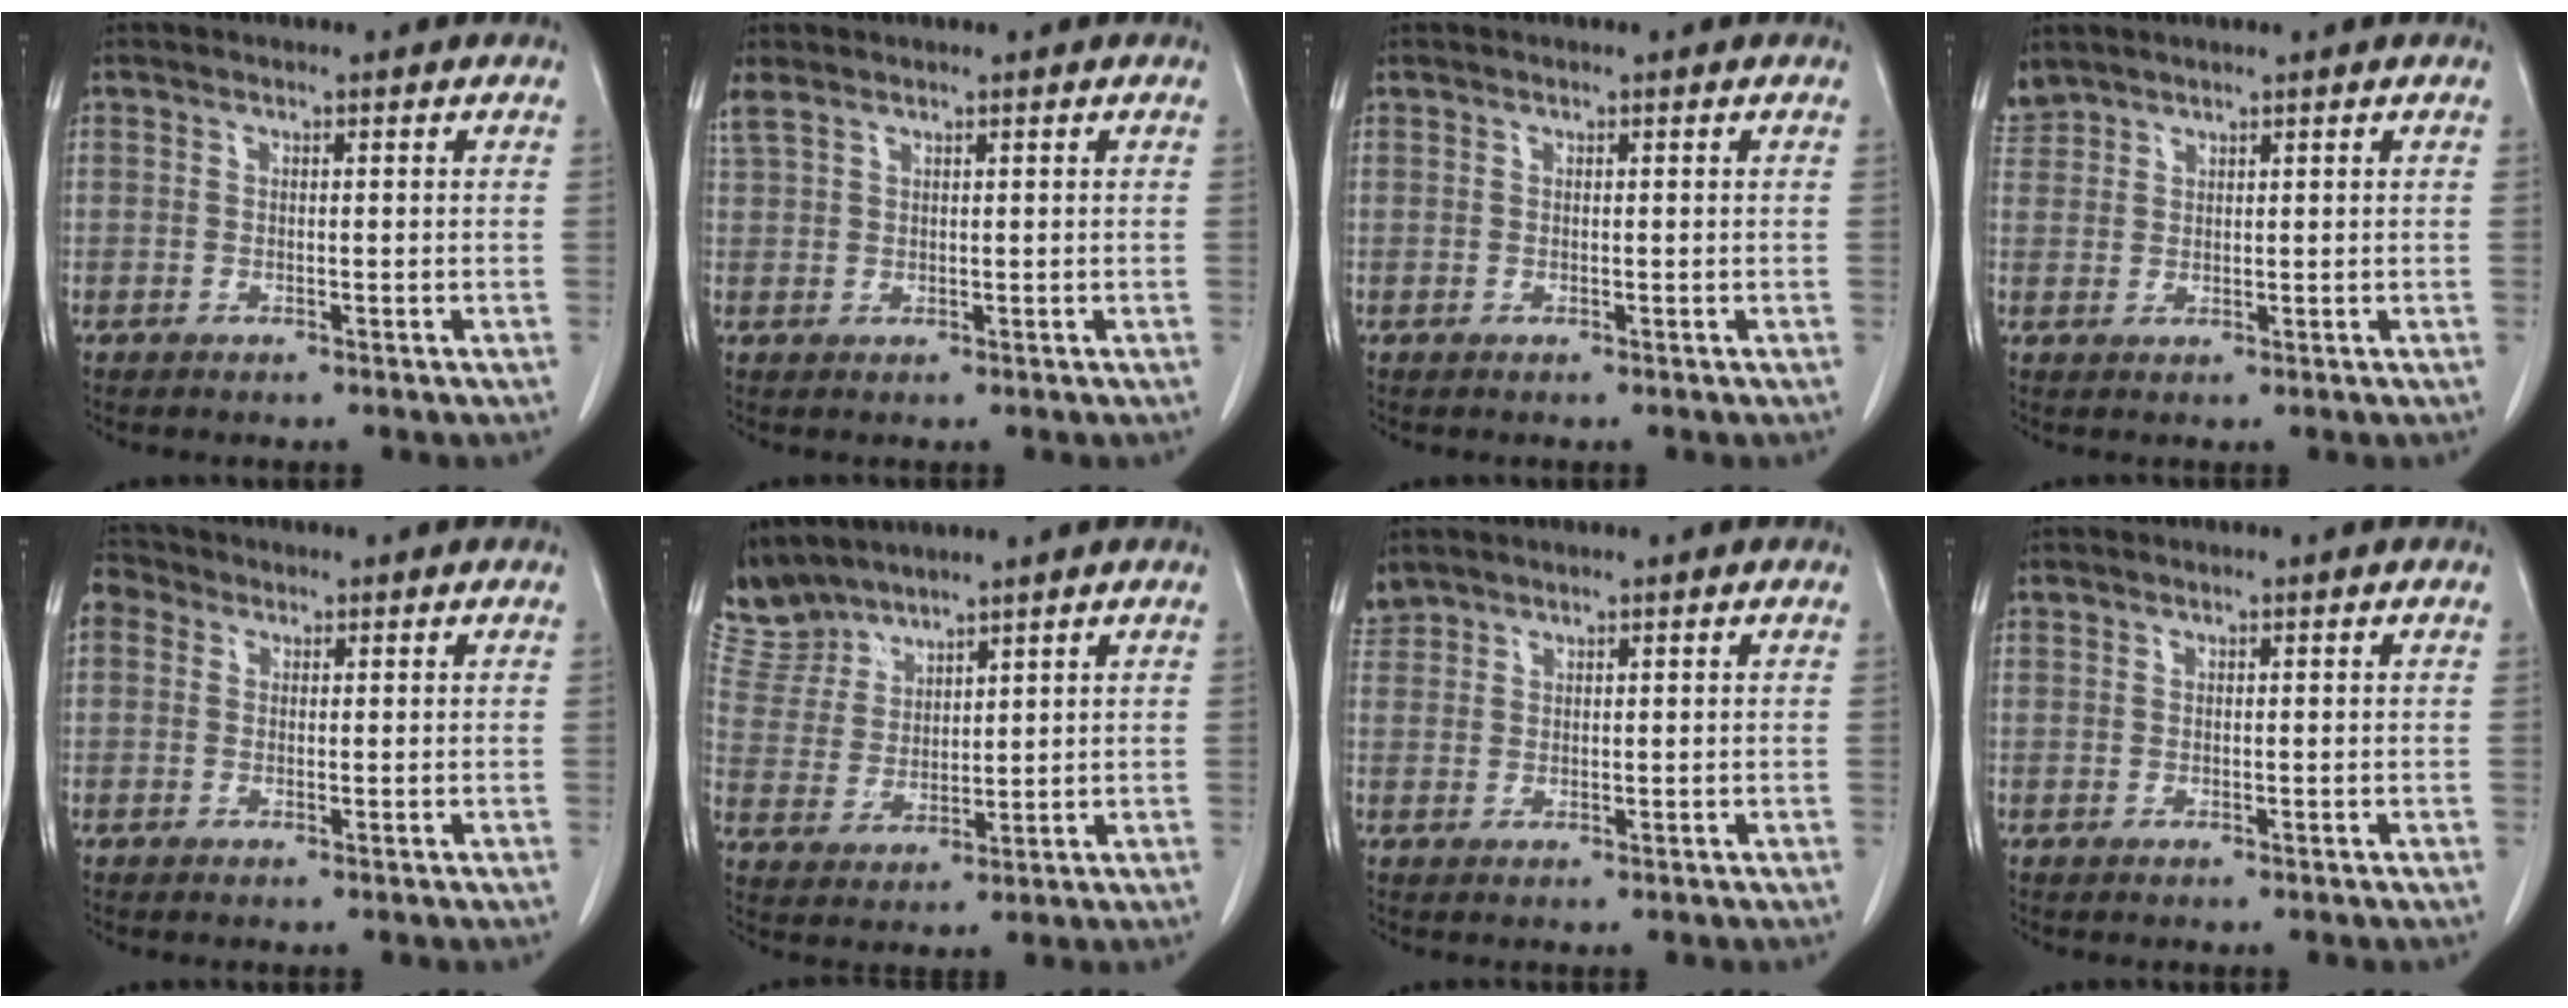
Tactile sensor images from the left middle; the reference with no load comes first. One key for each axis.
{"total": 1.8, "fx": 1.6, "fy": 0.4, "fz": 0.7, "tx": -0.029, "ty": 0.017, "tz": 0.042}
{"total": 0.0}
{"total": 2.4, "fx": 2.3, "fy": 0.4, "fz": -0.4, "tx": 0.002, "ty": 0.012, "tz": 0.052}
{"total": 2.7, "fx": 1.1, "fy": 2.3, "fz": 1.0, "tx": -0.021, "ty": 0.014, "tz": 0.020}
{"total": 6.7, "fx": 6.6, "fy": 1.1, "fz": -0.1, "tx": -0.014, "ty": 0.012, "tz": 0.154}
{"total": 1.9, "fx": 1.8, "fy": 0.3, "fz": -0.4, "tx": 0.003, "ty": 0.011, "tz": 0.041}
{"total": 0.0}